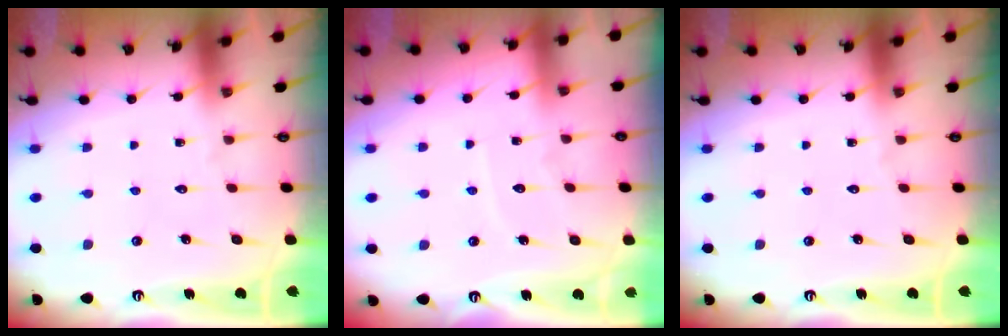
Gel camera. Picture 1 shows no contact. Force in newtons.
{"total": 4.4, "press": 4.3, "slide": 0.5}
{"total": 0.0}